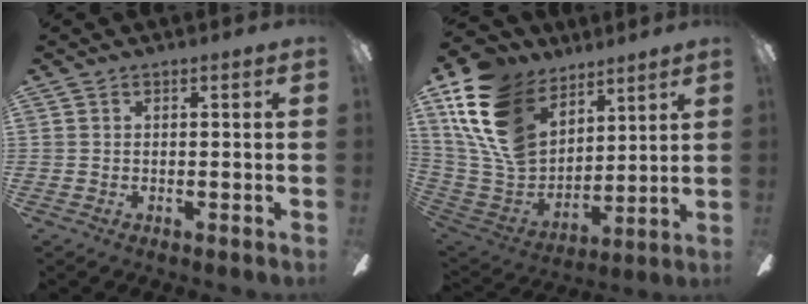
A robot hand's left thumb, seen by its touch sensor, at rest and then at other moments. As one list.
[{"total": 20.5, "force": [10.3, 13.8, 11.2], "torque": [-0.272, -0.050, 0.191]}]